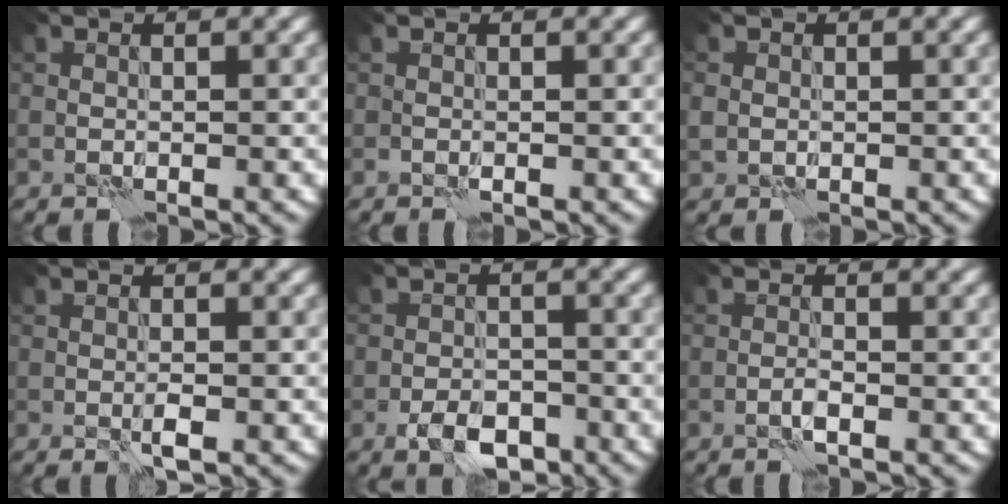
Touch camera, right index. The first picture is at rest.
{"total": 0.0}
{"total": 1.6, "force": [-0.1, 1.4, 0.6], "torque": [-0.015, -0.001, -0.001]}
{"total": 1.2, "force": [-0.4, 0.3, 1.1], "torque": [-0.023, -0.002, -0.007]}
{"total": 4.0, "force": [-2.3, 2.1, 2.4], "torque": [-0.034, -0.001, -0.043]}
{"total": 1.1, "force": [-0.6, 0.2, 0.9], "torque": [-0.018, 0.002, -0.013]}